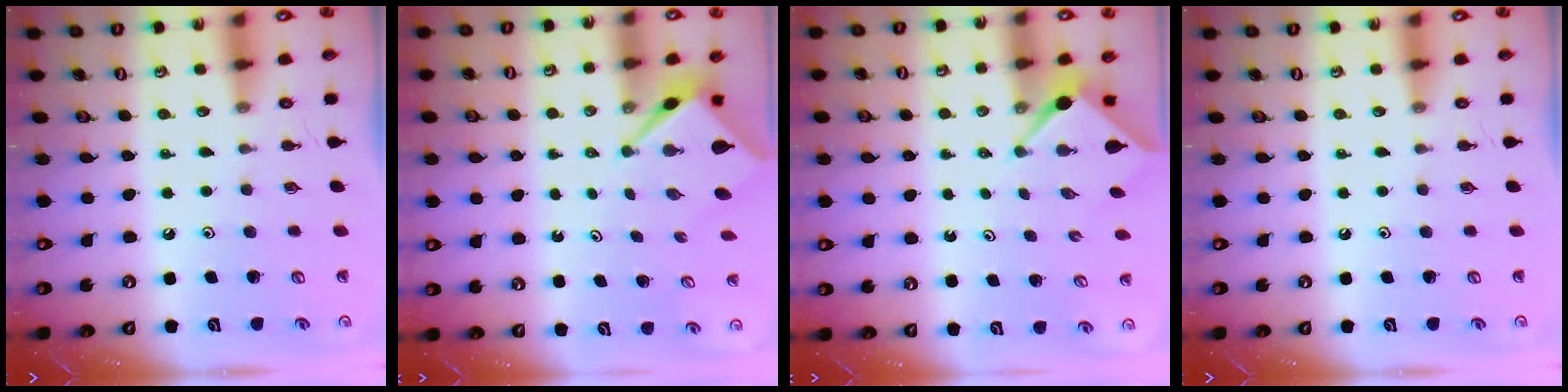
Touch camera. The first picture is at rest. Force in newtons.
{"total": 2.5, "press": 2.5, "slide": 0.2}
{"total": 2.6, "press": 2.6, "slide": 0.3}
{"total": 0.0}